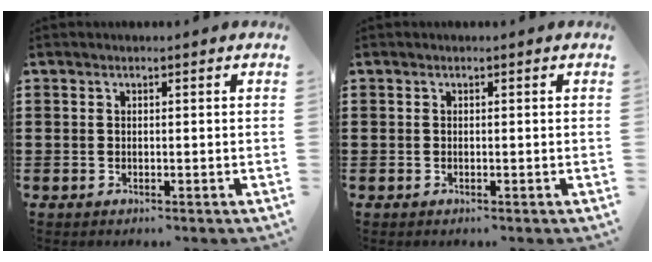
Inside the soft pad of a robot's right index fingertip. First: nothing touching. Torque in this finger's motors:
{"motor_torque": [-0.90, 1.24, 0.00, -0.01]}